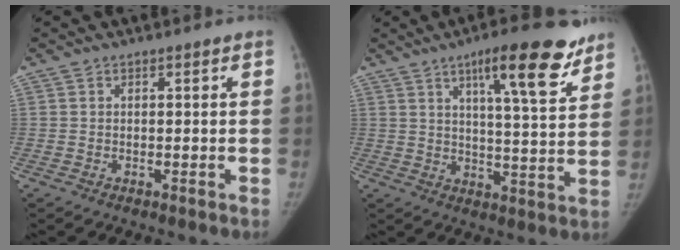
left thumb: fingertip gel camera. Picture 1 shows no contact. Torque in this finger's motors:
{"motor_torque": [0.79, -0.52, 1.50, -1.09, 0.30]}